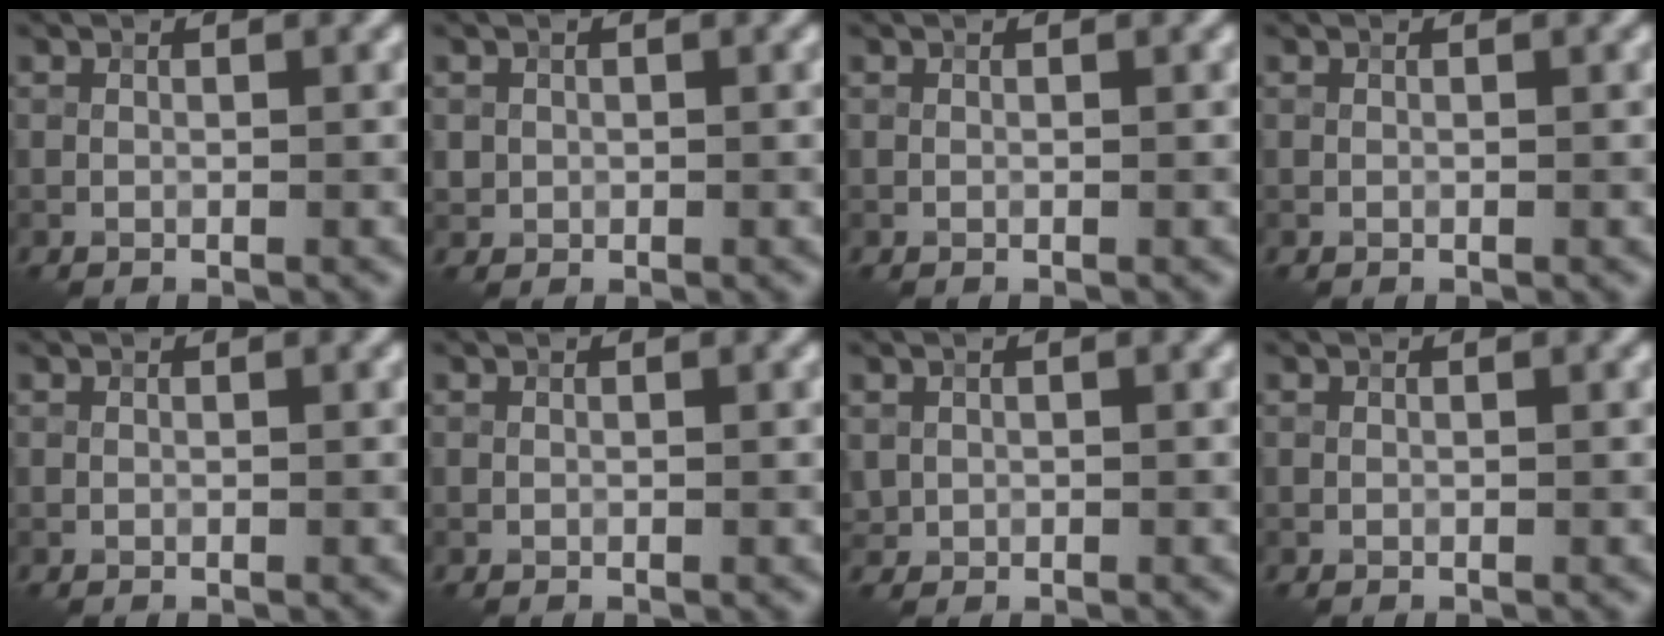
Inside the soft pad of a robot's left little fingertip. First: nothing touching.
{"total": 0.8, "force": [0.1, 0.8, 0.0], "torque": [0.009, -0.004, 0.002]}
{"total": 0.0}
{"total": 0.0}
{"total": 0.0}
{"total": 0.0}
{"total": 0.8, "force": [0.3, 0.8, 0.1], "torque": [0.000, -0.003, 0.007]}
{"total": 0.0}